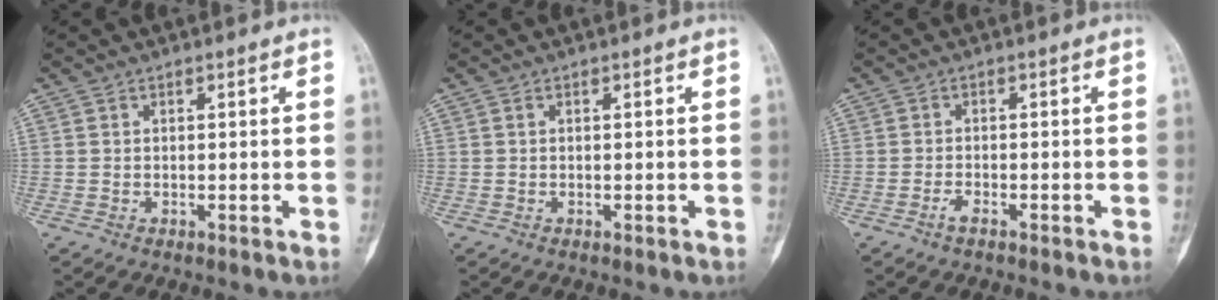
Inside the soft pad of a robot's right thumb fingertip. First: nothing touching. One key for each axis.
{"total": 0.0}
{"total": 1.5, "fx": -1.1, "fy": 0.4, "fz": 0.9, "tx": -0.021, "ty": 0.008, "tz": -0.023}